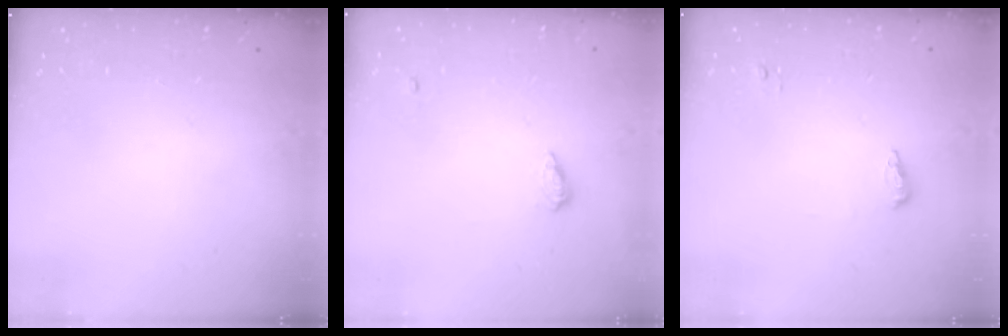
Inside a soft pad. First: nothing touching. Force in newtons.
{"total": 5.2, "press": 5.1, "slide": 1.0}
{"total": 5.6, "press": 5.4, "slide": 1.2}